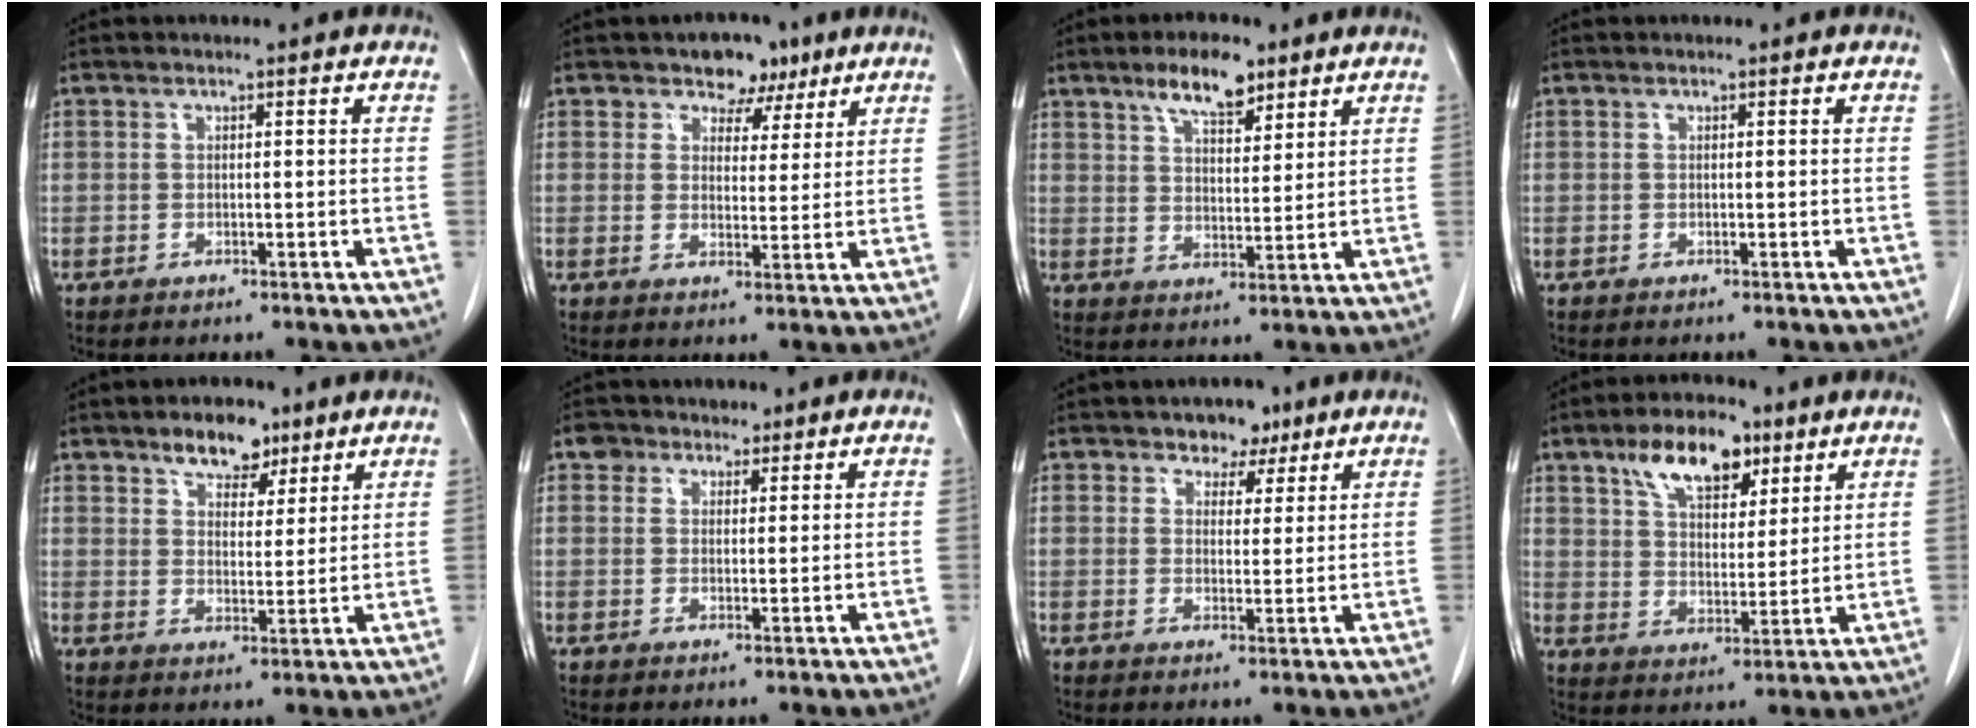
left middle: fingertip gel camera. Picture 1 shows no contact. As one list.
[{"total": 5.3, "force": [3.6, 3.5, 1.5], "torque": [-0.010, 0.002, 0.055]}, {"total": 7.4, "force": [5.1, 2.4, 4.8], "torque": [-0.085, 0.005, 0.089]}, {"total": 0.0}, {"total": 6.6, "force": [4.6, 3.3, 3.3], "torque": [-0.046, 0.005, 0.076]}, {"total": 3.3, "force": [2.1, 2.4, 0.4], "torque": [-0.001, 0.009, 0.031]}, {"total": 4.4, "force": [3.1, 2.9, 1.2], "torque": [-0.012, 0.001, 0.050]}, {"total": 10.7, "force": [6.4, 4.9, 7.0], "torque": [-0.121, 0.014, 0.115]}]